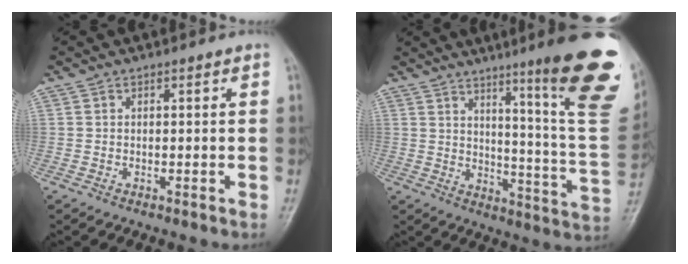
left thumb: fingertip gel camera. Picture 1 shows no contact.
{"total": 22.5, "force": [12.2, 2.2, 18.8], "torque": [-0.218, -0.072, 0.165]}